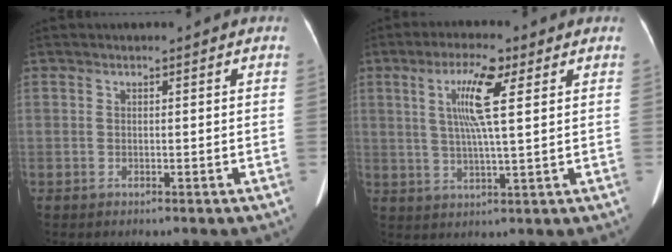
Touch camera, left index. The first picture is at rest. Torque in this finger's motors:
{"motor_torque": [0.00, -0.25, 0.05, 0.07]}